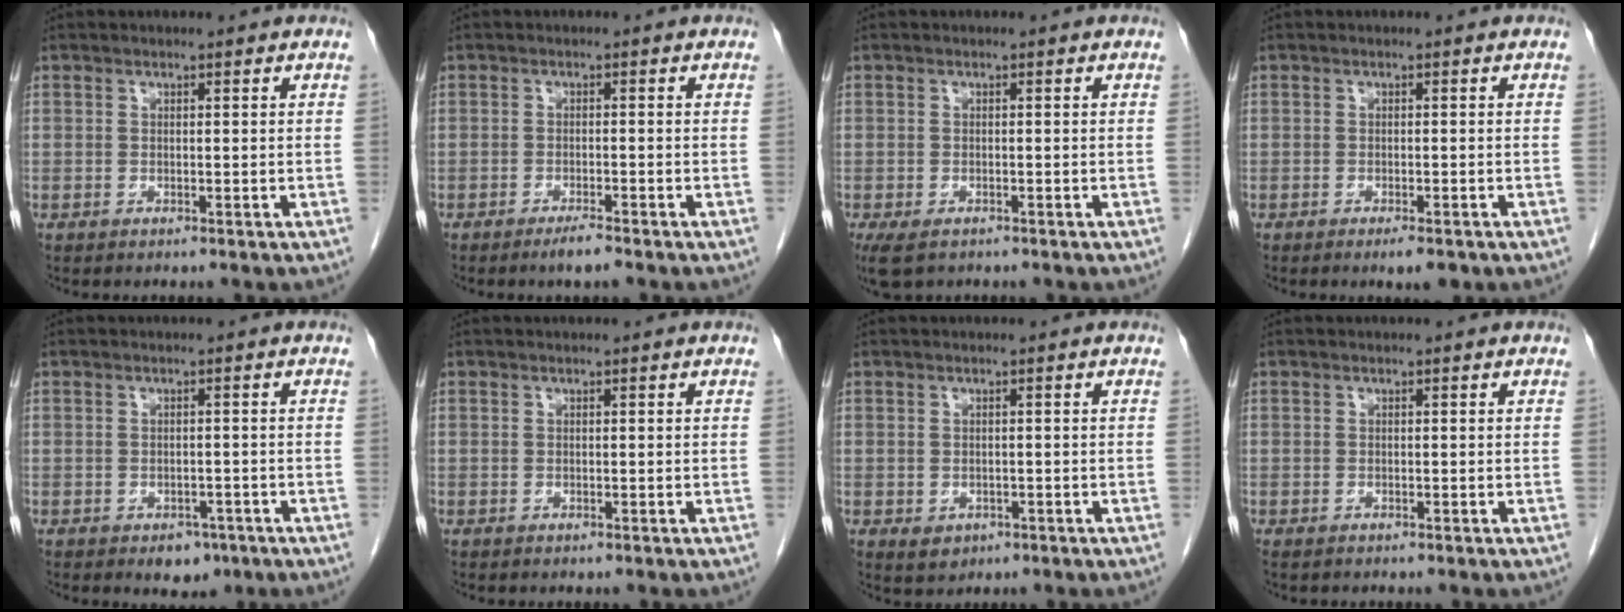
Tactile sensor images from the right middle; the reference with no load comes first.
{"total": 2.3, "force": [-1.8, 0.0, 1.4], "torque": [-0.032, -0.006, -0.031]}
{"total": 4.3, "force": [-2.9, 2.1, 2.3], "torque": [-0.047, -0.010, -0.046]}
{"total": 2.5, "force": [-1.7, 0.5, 1.8], "torque": [-0.025, -0.005, -0.020]}
{"total": 3.2, "force": [-2.0, 1.9, 1.5], "torque": [-0.016, 0.001, -0.017]}
{"total": 0.0}
{"total": 2.3, "force": [-0.9, 1.8, 1.1], "torque": [-0.014, 0.001, -0.002]}
{"total": 0.6, "force": [-0.5, 0.2, 0.2], "torque": [-0.007, -0.001, -0.009]}